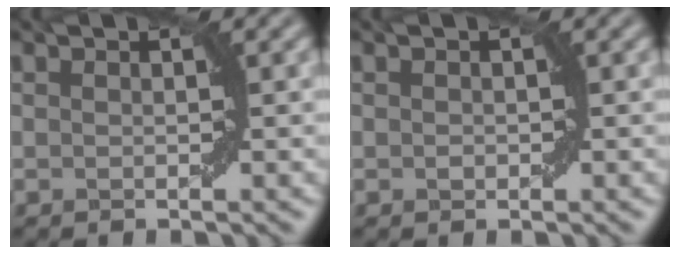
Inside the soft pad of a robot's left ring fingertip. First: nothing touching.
{"total": 0.5, "force": [0.0, 0.4, 0.3], "torque": [-0.003, 0.000, 0.001]}